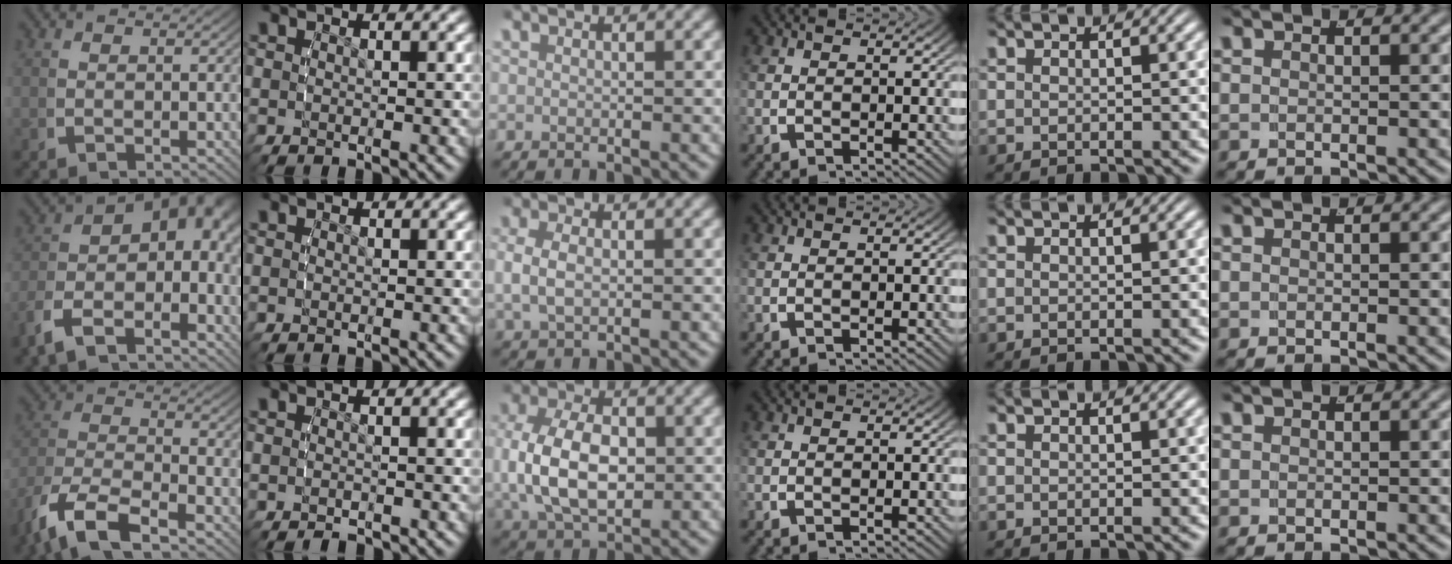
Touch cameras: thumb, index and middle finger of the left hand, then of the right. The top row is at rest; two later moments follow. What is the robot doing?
{"motion": "lift_and_place", "object": "bandage"}